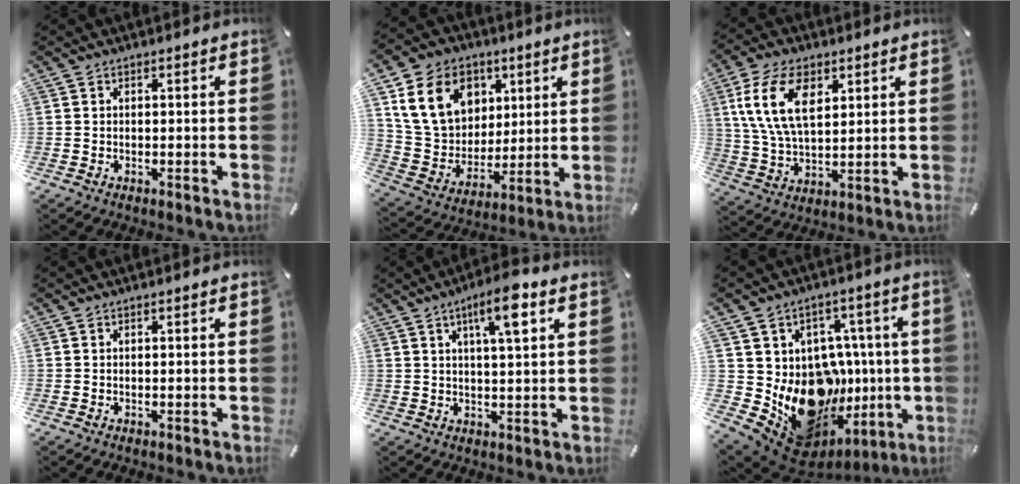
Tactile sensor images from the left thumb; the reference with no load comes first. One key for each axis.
{"total": 17.6, "fx": 6.5, "fy": 14.2, "fz": 8.1, "tx": -0.159, "ty": -0.013, "tz": 0.130}
{"total": 13.1, "fx": 5.1, "fy": 7.6, "fz": 9.4, "tx": -0.227, "ty": 0.005, "tz": 0.091}
{"total": 0.0}
{"total": 8.4, "fx": 3.9, "fy": 1.5, "fz": 7.3, "tx": -0.125, "ty": -0.004, "tz": 0.060}
{"total": 19.4, "fx": -2.9, "fy": 16.0, "fz": 10.6, "tx": -0.169, "ty": -0.024, "tz": 0.003}